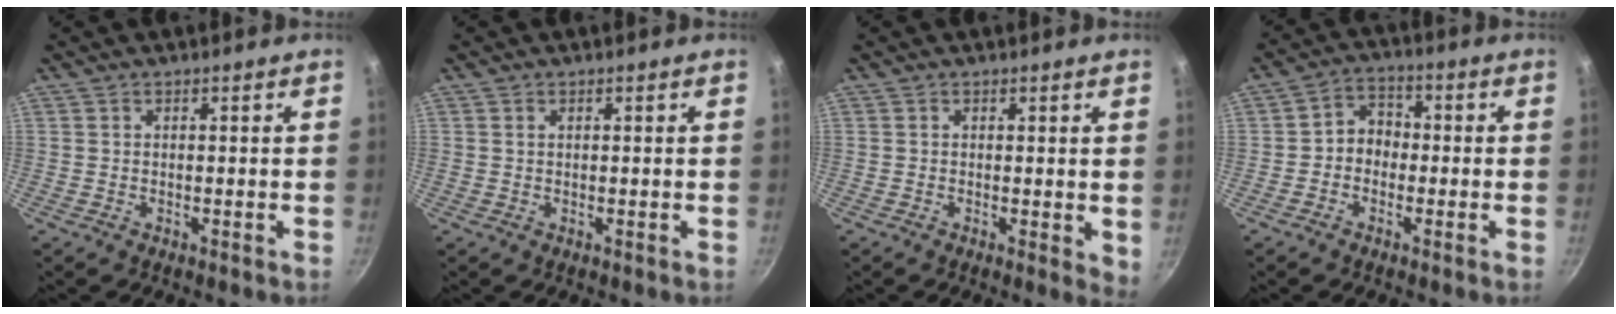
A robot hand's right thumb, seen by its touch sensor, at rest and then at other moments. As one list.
[{"total": 0.6, "force": [0.2, 0.4, 0.3], "torque": [-0.005, 0.002, 0.004]}, {"total": 2.8, "force": [0.4, 1.3, 2.5], "torque": [-0.027, -0.007, 0.004]}, {"total": 3.7, "force": [-1.1, 3.1, 1.6], "torque": [-0.001, 0.019, -0.027]}]